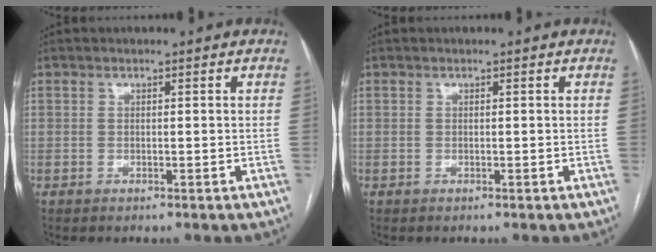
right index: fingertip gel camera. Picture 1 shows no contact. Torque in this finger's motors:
{"motor_torque": [0.00, 0.00, 0.00, 0.00]}